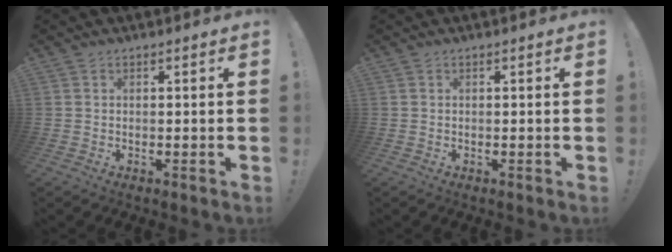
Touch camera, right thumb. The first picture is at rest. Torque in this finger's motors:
{"motor_torque": [0.00, 0.00, 0.00, 0.00, 0.00]}